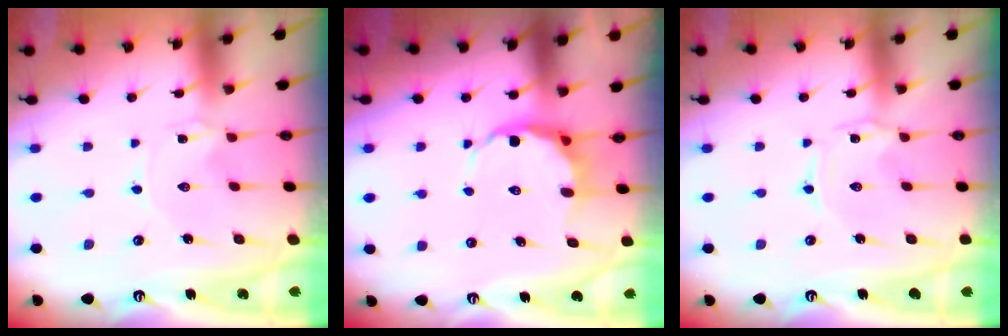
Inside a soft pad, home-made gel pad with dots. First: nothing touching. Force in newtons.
{"total": 7.0, "press": 6.9, "slide": 1.5}
{"total": 0.0}